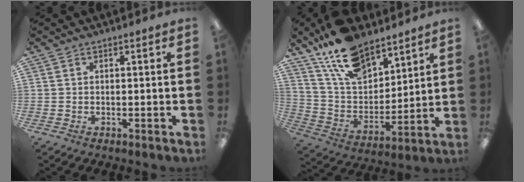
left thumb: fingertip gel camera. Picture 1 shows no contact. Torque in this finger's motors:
{"motor_torque": [0.80, 0.78, 1.39, -1.38, 0.19]}